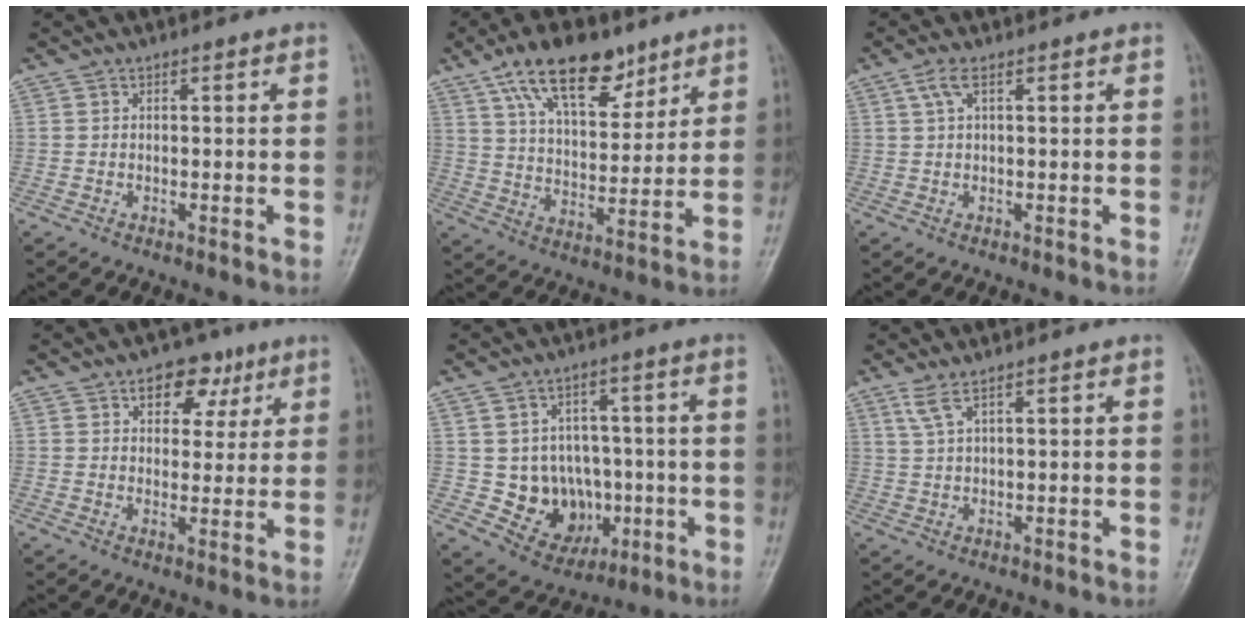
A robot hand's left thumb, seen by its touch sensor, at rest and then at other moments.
{"total": 15.3, "force": [9.6, 7.3, 9.4], "torque": [-0.117, -0.041, 0.169]}
{"total": 2.2, "force": [1.0, 0.6, 1.9], "torque": [-0.052, 0.012, 0.027]}
{"total": 7.3, "force": [3.8, 4.9, 3.9], "torque": [-0.015, -0.010, 0.049]}
{"total": 11.2, "force": [-1.7, 9.5, 5.7], "torque": [-0.033, 0.015, -0.007]}
{"total": 2.7, "force": [1.7, 0.3, 2.0], "torque": [-0.052, -0.001, 0.046]}